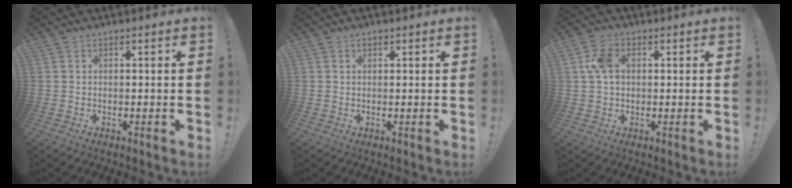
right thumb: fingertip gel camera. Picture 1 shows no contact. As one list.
[{"total": 0.6, "force": [0.4, 0.4, 0.3], "torque": [-0.003, 0.001, 0.006]}, {"total": 6.9, "force": [1.2, 4.6, 5.0], "torque": [-0.092, 0.008, 0.025]}]